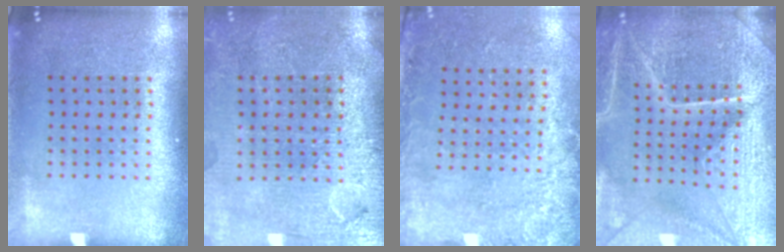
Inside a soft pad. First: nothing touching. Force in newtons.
{"total": 3.7, "press": 3.4, "slide": 1.5}
{"total": 2.8, "press": 1.9, "slide": 2.0}
{"total": 5.3, "press": 4.9, "slide": 1.9}